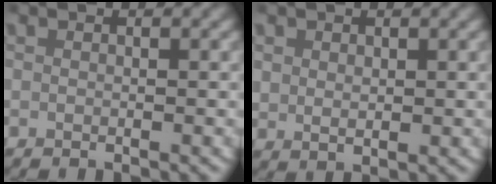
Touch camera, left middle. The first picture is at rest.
{"total": 1.6, "force": [0.8, 1.1, 0.9], "torque": [-0.015, -0.005, 0.025]}